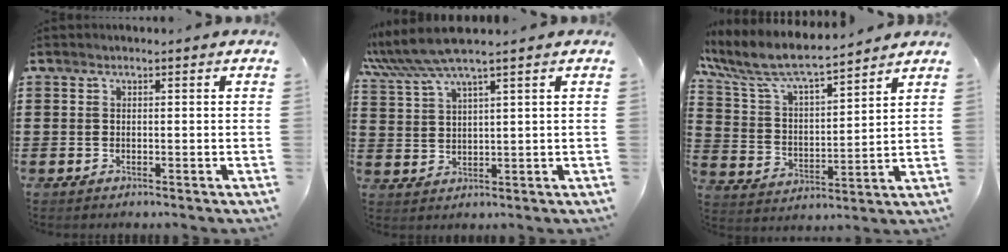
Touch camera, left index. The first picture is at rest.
{"total": 5.9, "force": [4.6, 0.0, 3.7], "torque": [-0.087, -0.012, 0.079]}
{"total": 8.7, "force": [7.6, 1.7, 3.7], "torque": [-0.106, -0.040, 0.131]}